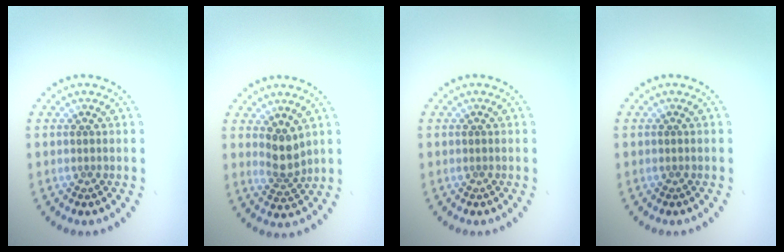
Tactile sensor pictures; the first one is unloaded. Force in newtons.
{"total": 2.4, "press": 2.0, "slide": 1.4}
{"total": 0.0}
{"total": 0.0}